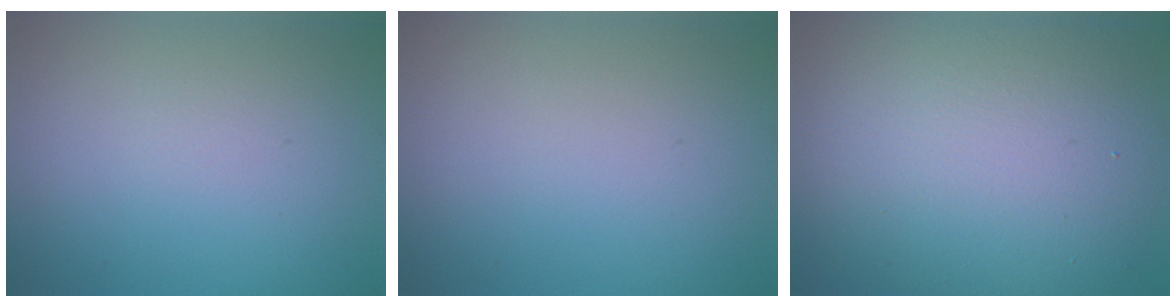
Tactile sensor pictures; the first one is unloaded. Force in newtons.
{"total": 0.0}
{"total": 12.5, "press": 12.4, "slide": 0.9}